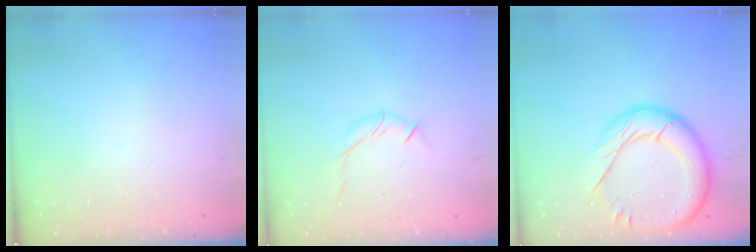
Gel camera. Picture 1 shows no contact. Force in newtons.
{"total": 5.9, "press": 5.8, "slide": 1.4}
{"total": 18.5, "press": 18.4, "slide": 2.1}